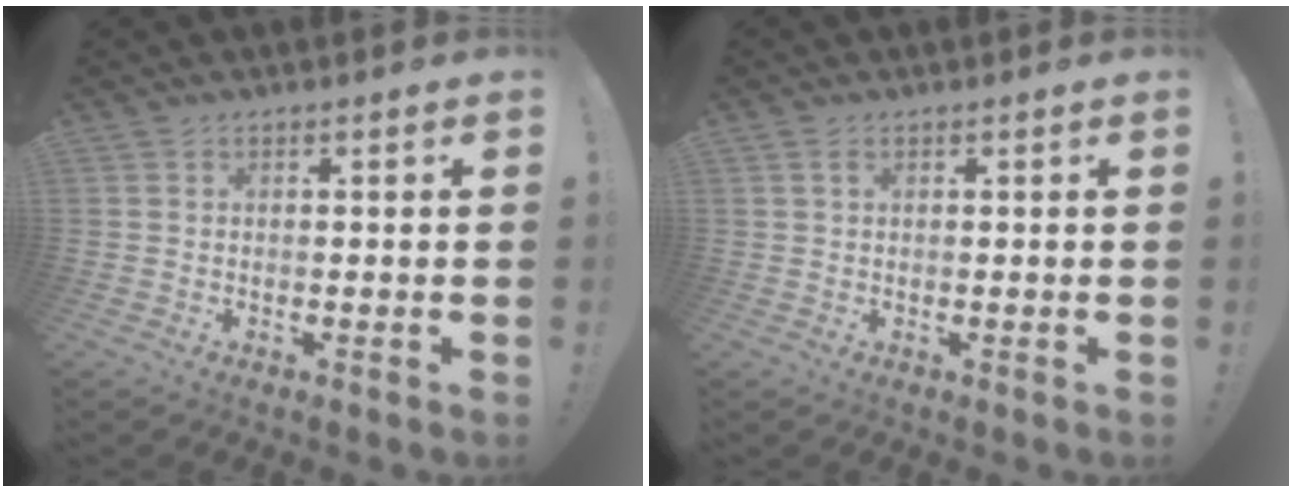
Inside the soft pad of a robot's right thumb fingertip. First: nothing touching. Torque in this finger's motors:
{"motor_torque": [0.00, 0.02, -0.43, 0.15, -0.07]}